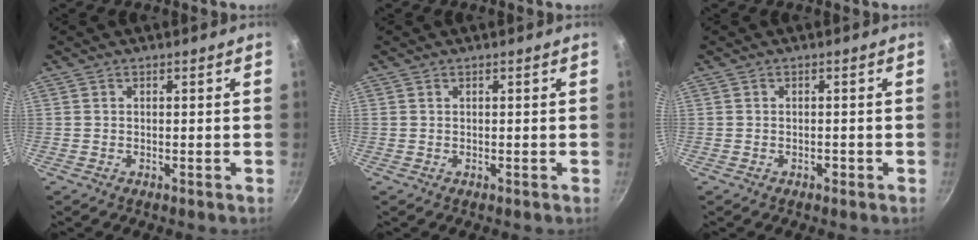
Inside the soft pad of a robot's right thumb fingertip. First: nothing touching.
{"total": 0.0}
{"total": 0.9, "force": [-0.5, 0.6, 0.4], "torque": [-0.004, 0.005, -0.005]}